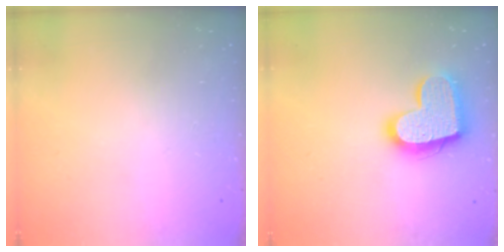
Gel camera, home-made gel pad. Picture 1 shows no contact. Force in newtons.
{"total": 17.6, "press": 17.5, "slide": 1.3}